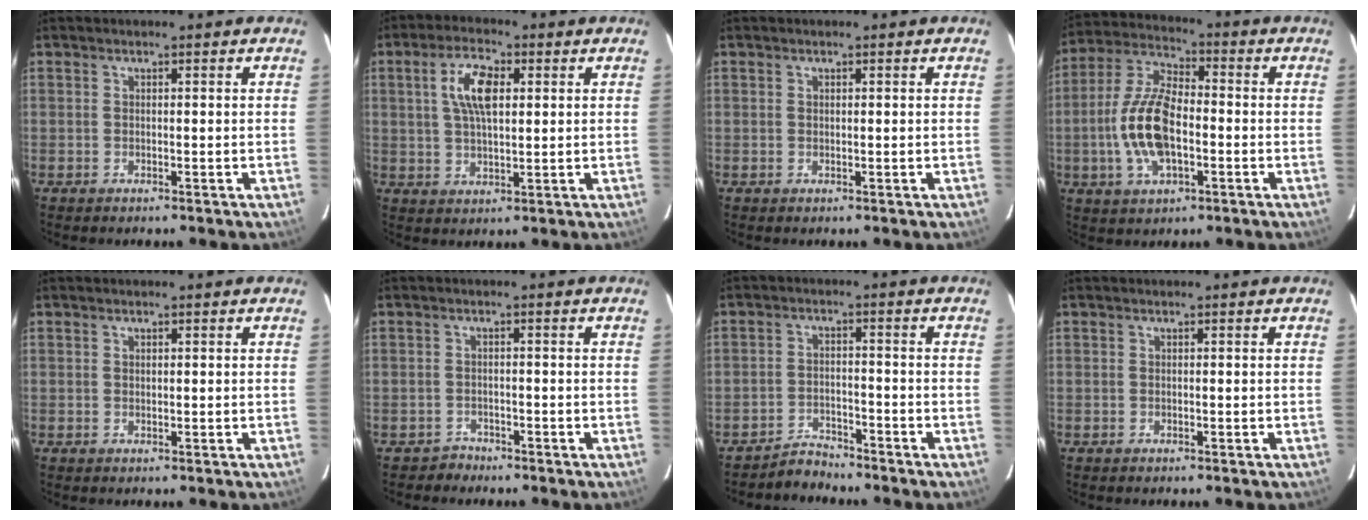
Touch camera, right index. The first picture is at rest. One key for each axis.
{"total": 8.0, "fx": 2.2, "fy": 3.4, "fz": 6.9, "tx": -0.128, "ty": 0.012, "tz": 0.041}
{"total": 0.0}
{"total": 13.5, "fx": -2.7, "fy": 6.2, "fz": 11.7, "tx": -0.250, "ty": 0.006, "tz": -0.051}
{"total": 0.6, "fx": 0.3, "fy": 0.4, "fz": 0.3, "tx": -0.005, "ty": 0.002, "tz": 0.006}
{"total": 2.2, "fx": -1.7, "fy": 1.3, "fz": -0.5, "tx": 0.007, "ty": 0.009, "tz": -0.028}
{"total": 3.9, "fx": -3.8, "fy": 1.0, "fz": -0.2, "tx": -0.005, "ty": 0.012, "tz": -0.067}
{"total": 0.0}